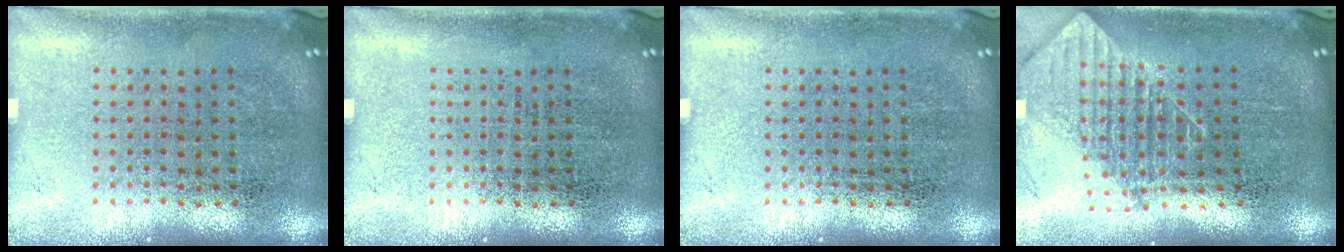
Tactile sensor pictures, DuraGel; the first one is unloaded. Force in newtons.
{"total": 0.0}
{"total": 0.0}
{"total": 1.9, "press": 1.5, "slide": 1.1}